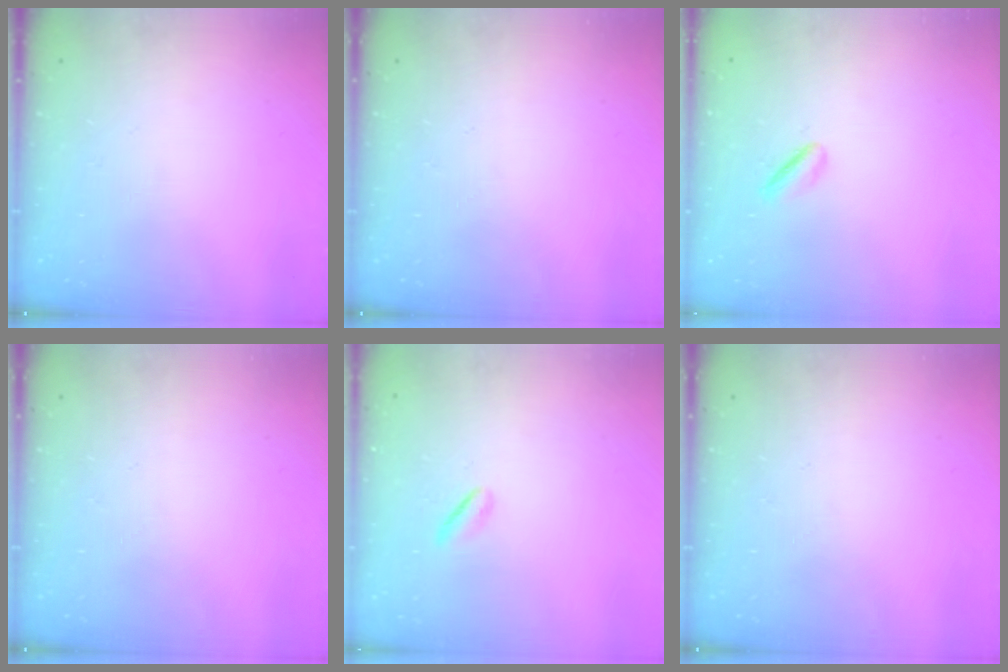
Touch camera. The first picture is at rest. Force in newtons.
{"total": 0.0}
{"total": 1.5, "press": 1.3, "slide": 0.6}
{"total": 0.0}
{"total": 1.0, "press": 0.7, "slide": 0.6}
{"total": 0.0}